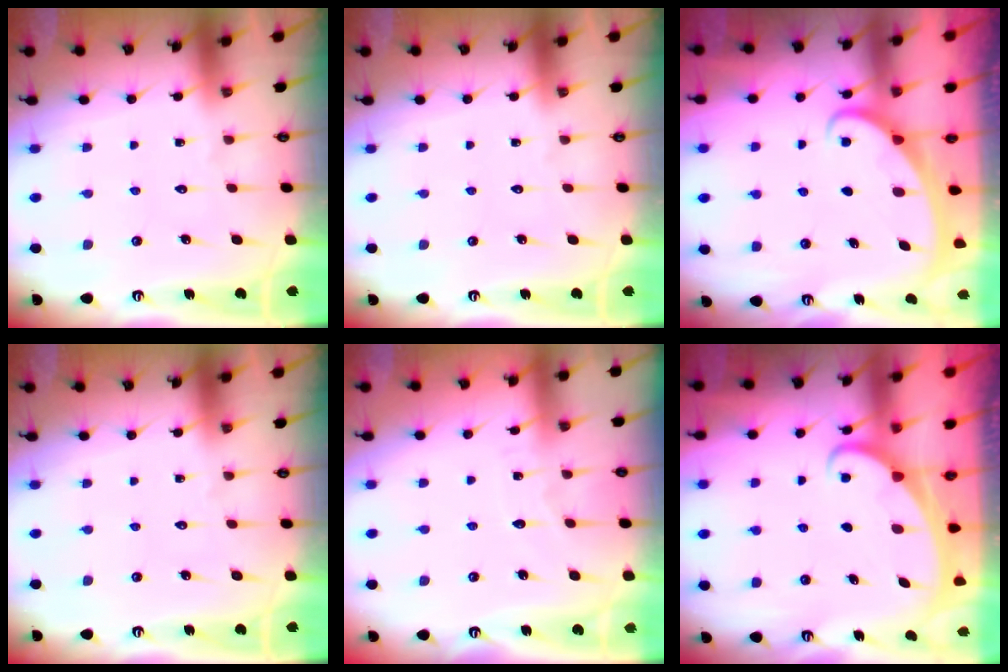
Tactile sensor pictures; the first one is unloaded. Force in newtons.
{"total": 0.0}
{"total": 2.2, "press": 2.2, "slide": 0.4}
{"total": 0.0}
{"total": 3.0, "press": 3.0, "slide": 0.3}
{"total": 1.9, "press": 1.9, "slide": 0.3}